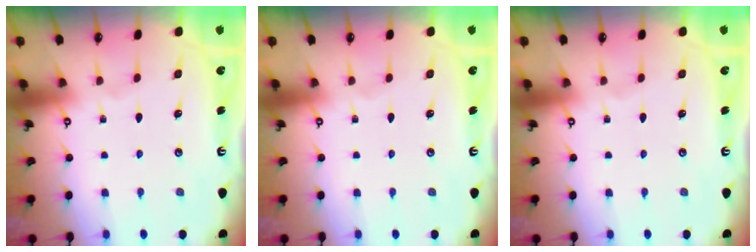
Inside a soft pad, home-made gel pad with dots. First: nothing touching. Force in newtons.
{"total": 0.0}
{"total": 0.0}